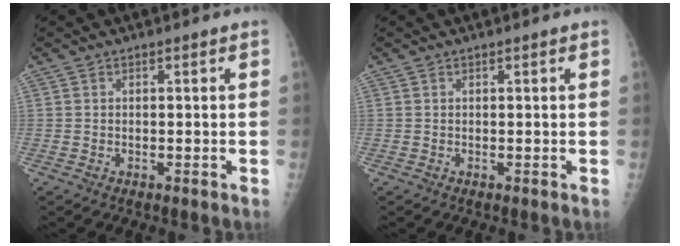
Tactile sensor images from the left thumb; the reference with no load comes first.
{"total": 0.0}